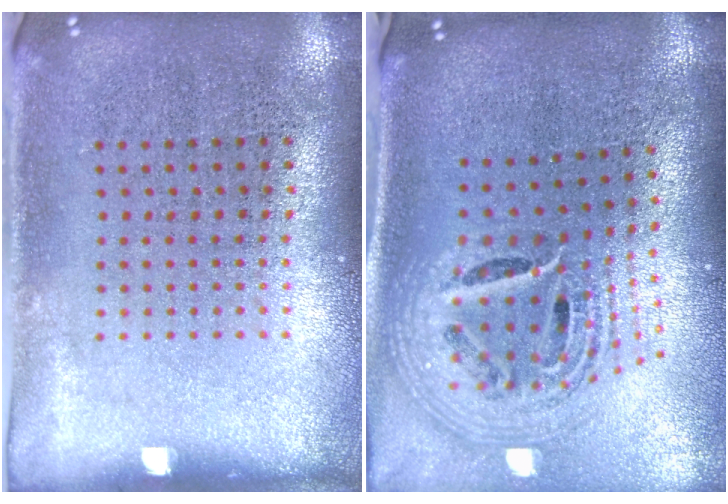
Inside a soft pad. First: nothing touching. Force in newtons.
{"total": 2.6, "press": 1.8, "slide": 1.9}